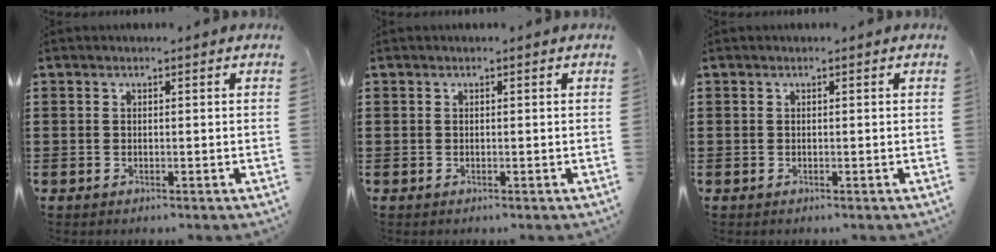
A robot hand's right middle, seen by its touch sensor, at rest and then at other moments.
{"total": 0.0}
{"total": 0.0}